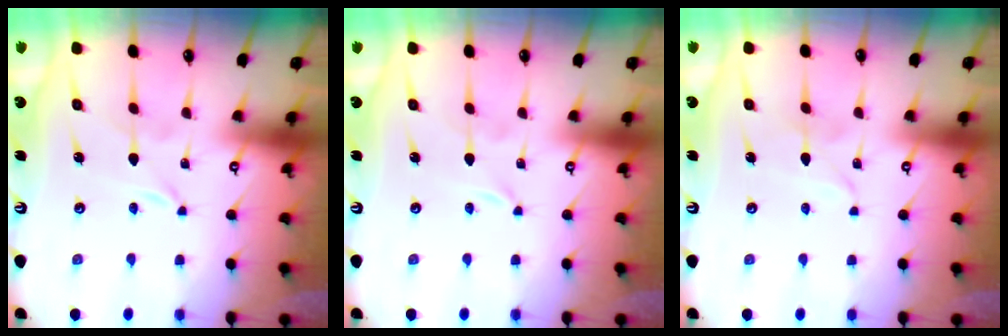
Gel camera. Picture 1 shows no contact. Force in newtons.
{"total": 0.0}
{"total": 2.4, "press": 2.4, "slide": 0.3}